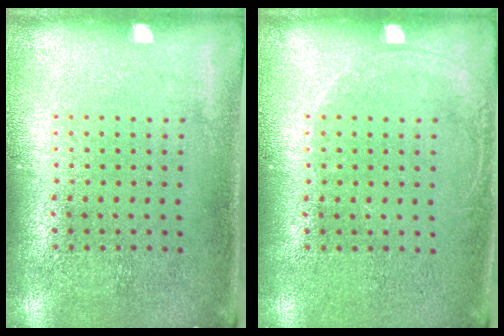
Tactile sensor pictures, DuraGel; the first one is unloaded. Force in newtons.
{"total": 0.9, "press": 0.8, "slide": 0.2}